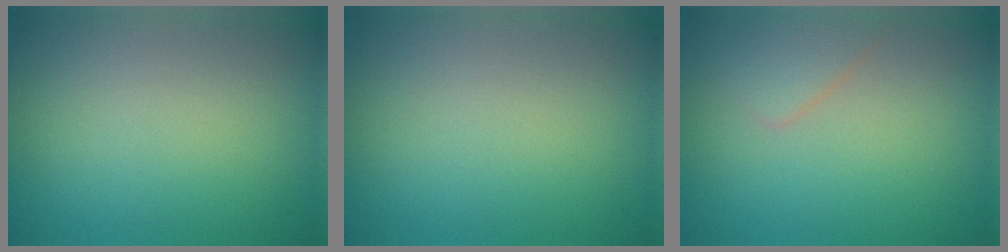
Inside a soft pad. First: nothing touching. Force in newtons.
{"total": 0.0}
{"total": 1.6, "press": 1.6, "slide": 0.1}